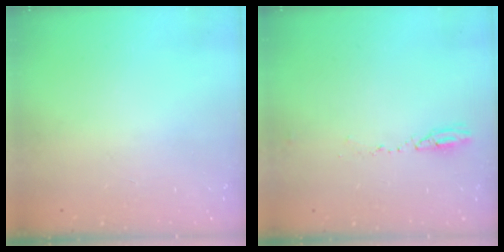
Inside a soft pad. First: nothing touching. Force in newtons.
{"total": 3.9, "press": 3.8, "slide": 1.2}